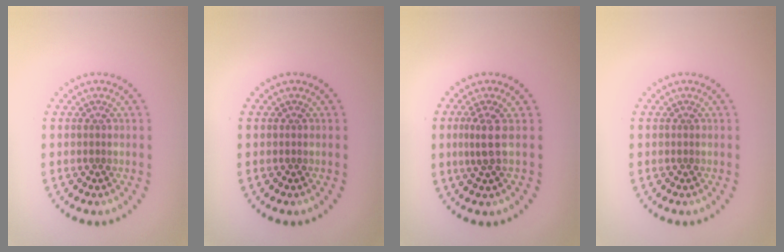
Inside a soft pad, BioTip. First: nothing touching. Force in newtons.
{"total": 0.0}
{"total": 2.0, "press": 1.4, "slide": 1.3}
{"total": 0.0}